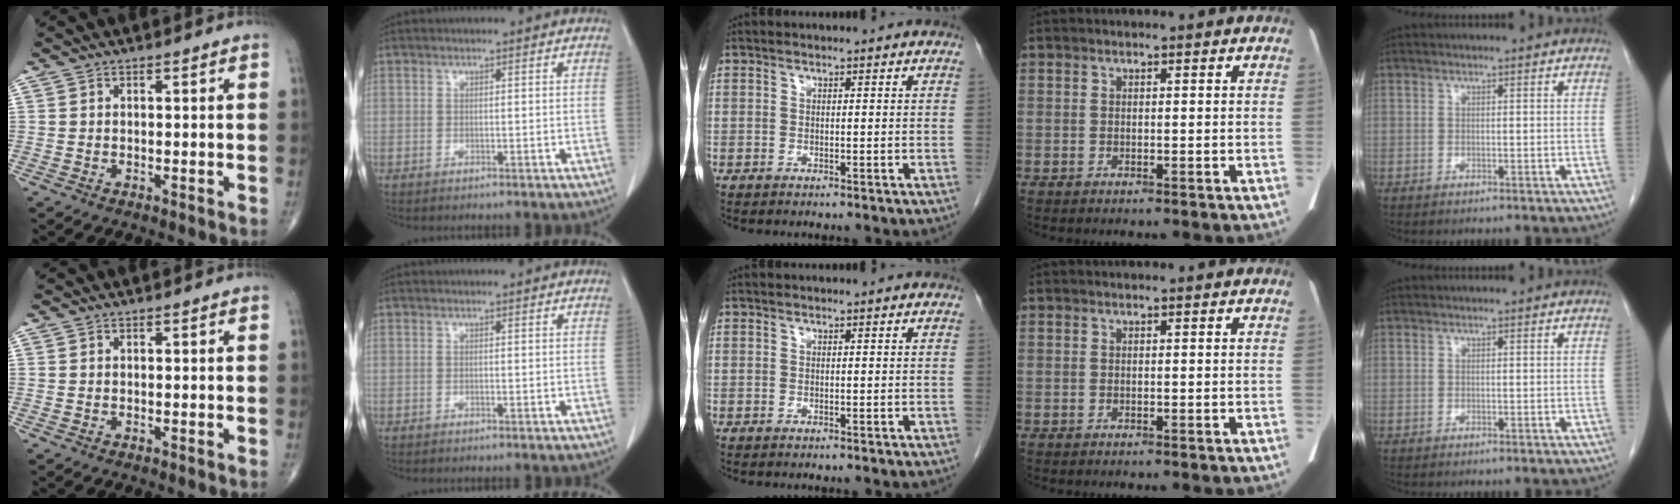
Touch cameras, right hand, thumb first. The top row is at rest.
{}